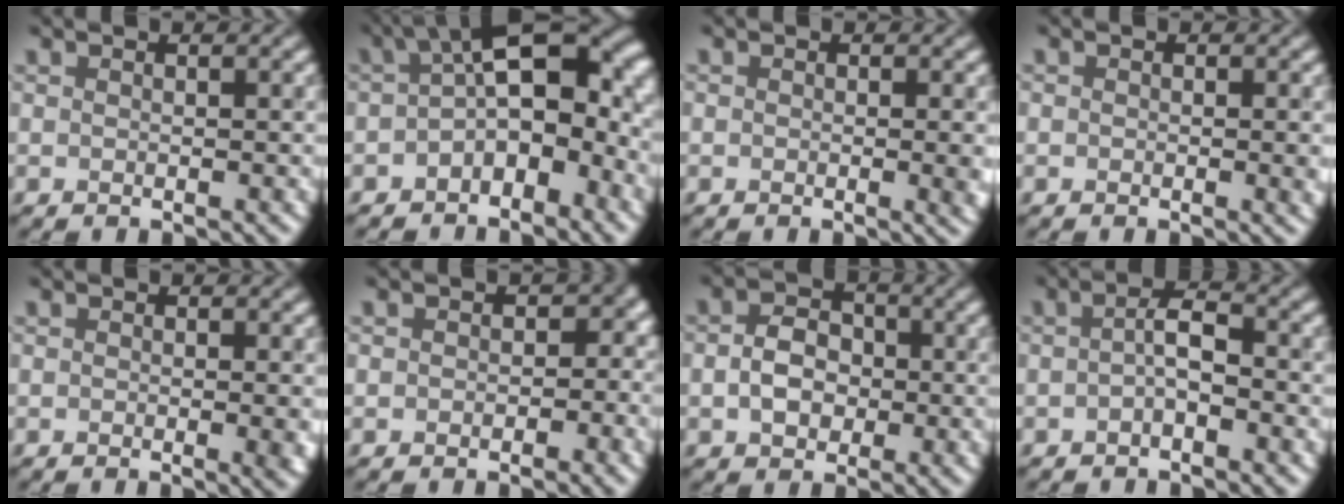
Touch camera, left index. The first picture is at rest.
{"total": 10.0, "force": [-0.5, 5.3, 8.4], "torque": [-0.115, 0.024, -0.022]}
{"total": 2.1, "force": [-0.2, 0.7, 2.0], "torque": [-0.023, -0.005, -0.001]}
{"total": 1.5, "force": [-0.1, 0.7, 1.3], "torque": [-0.014, -0.005, -0.001]}
{"total": 2.1, "force": [-0.3, 0.6, 1.9], "torque": [-0.021, -0.006, -0.002]}
{"total": 4.4, "force": [-0.3, 3.6, 2.5], "torque": [0.021, 0.010, -0.023]}
{"total": 3.7, "force": [-0.5, 2.9, 2.3], "torque": [-0.043, 0.003, -0.016]}
{"total": 2.1, "force": [-0.7, 0.7, 1.8], "torque": [-0.035, 0.007, -0.018]}